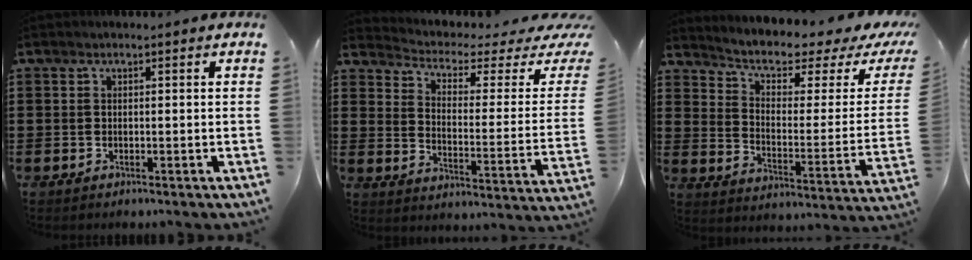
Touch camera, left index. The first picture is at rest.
{"total": 2.5, "force": [1.6, 1.0, 1.6], "torque": [-0.047, -0.023, 0.019]}
{"total": 4.0, "force": [2.4, 1.5, 2.9], "torque": [-0.071, -0.017, 0.033]}